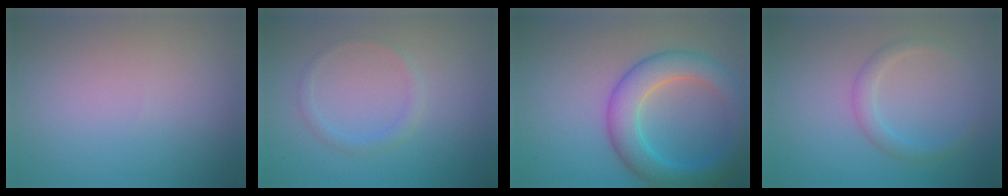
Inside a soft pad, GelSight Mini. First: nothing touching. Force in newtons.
{"total": 1.2, "press": 1.2, "slide": 0.0}
{"total": 6.0, "press": 6.0, "slide": 0.3}
{"total": 1.7, "press": 1.7, "slide": 0.1}